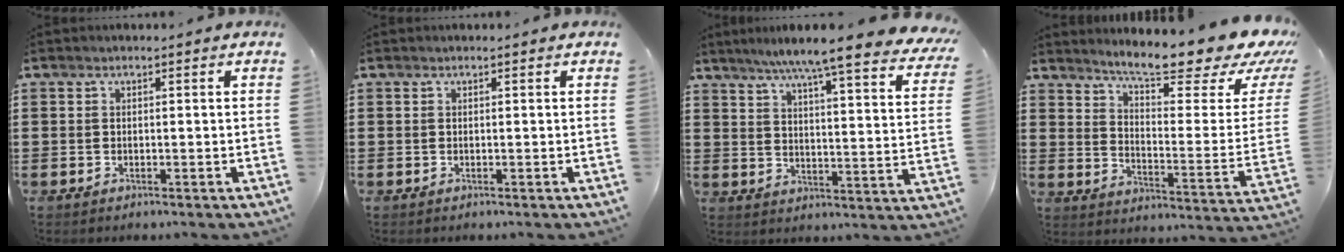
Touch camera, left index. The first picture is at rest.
{"total": 0.0}
{"total": 7.6, "force": [6.4, -0.6, 4.0], "torque": [-0.087, -0.052, 0.100]}
{"total": 11.8, "force": [9.9, 1.1, 6.4], "torque": [-0.120, -0.076, 0.162]}